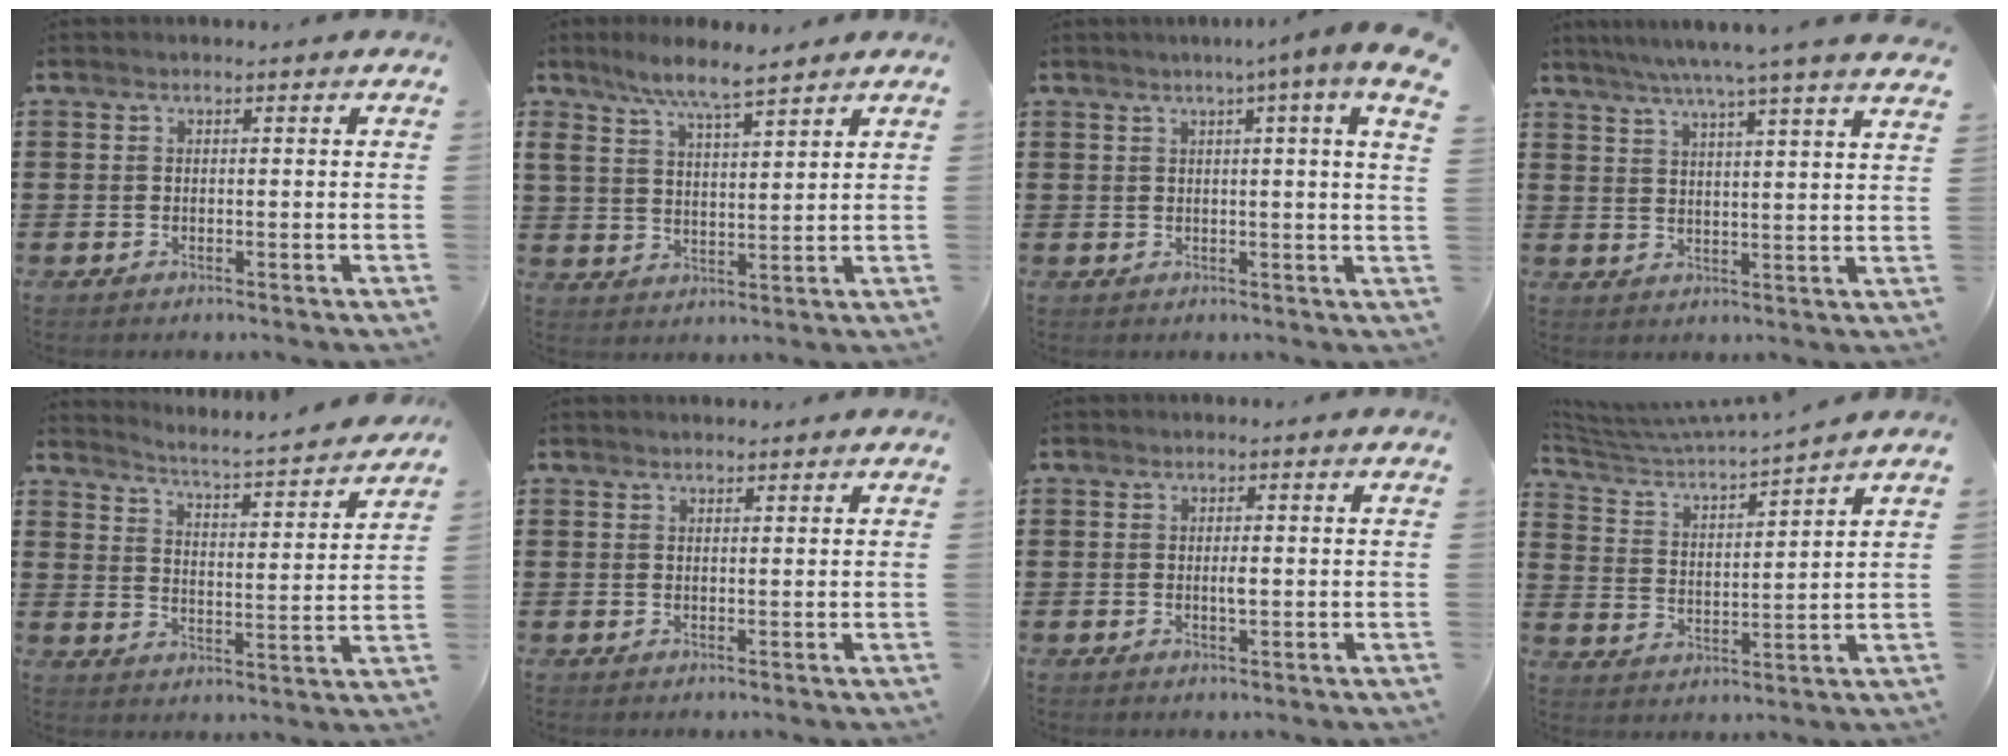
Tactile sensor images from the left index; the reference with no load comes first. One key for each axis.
{"total": 6.7, "fx": 5.6, "fy": 0.7, "fz": 3.5, "tx": -0.084, "ty": -0.012, "tz": 0.100}
{"total": 4.4, "fx": 2.5, "fy": -1.1, "fz": 3.5, "tx": -0.061, "ty": -0.012, "tz": 0.038}
{"total": 5.8, "fx": 4.9, "fy": -1.0, "fz": 2.9, "tx": -0.072, "ty": -0.025, "tz": 0.083}
{"total": 3.5, "fx": 3.3, "fy": -0.7, "fz": 0.9, "tx": -0.037, "ty": -0.038, "tz": 0.046}
{"total": 1.0, "fx": 0.9, "fy": 0.2, "fz": 0.0, "tx": -0.002, "ty": 0.000, "tz": 0.019}
{"total": 1.5, "fx": 0.0, "fy": 0.3, "fz": 1.5, "tx": -0.028, "ty": -0.001, "tz": 0.000}
{"total": 4.2, "fx": 3.9, "fy": -0.1, "fz": 1.7, "tx": -0.058, "ty": -0.033, "tz": 0.058}